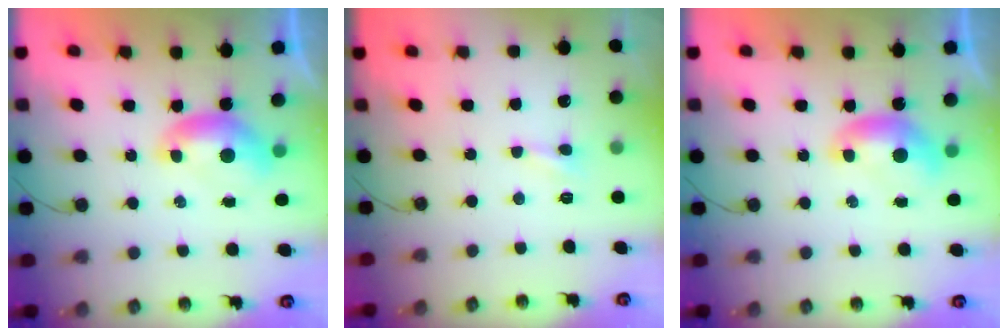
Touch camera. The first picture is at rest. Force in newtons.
{"total": 1.2, "press": 1.1, "slide": 0.5}
{"total": 0.0}